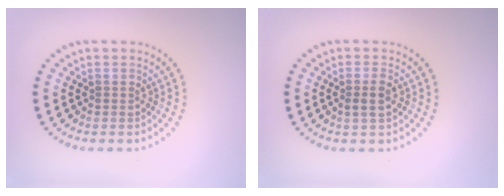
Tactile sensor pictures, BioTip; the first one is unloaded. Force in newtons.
{"total": 1.7, "press": 1.6, "slide": 0.6}